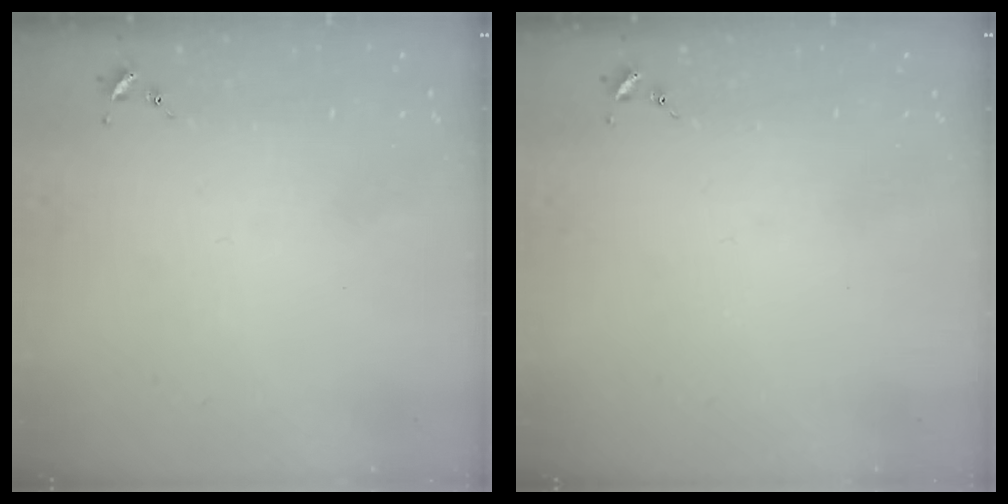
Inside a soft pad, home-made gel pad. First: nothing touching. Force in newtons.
{"total": 0.0}